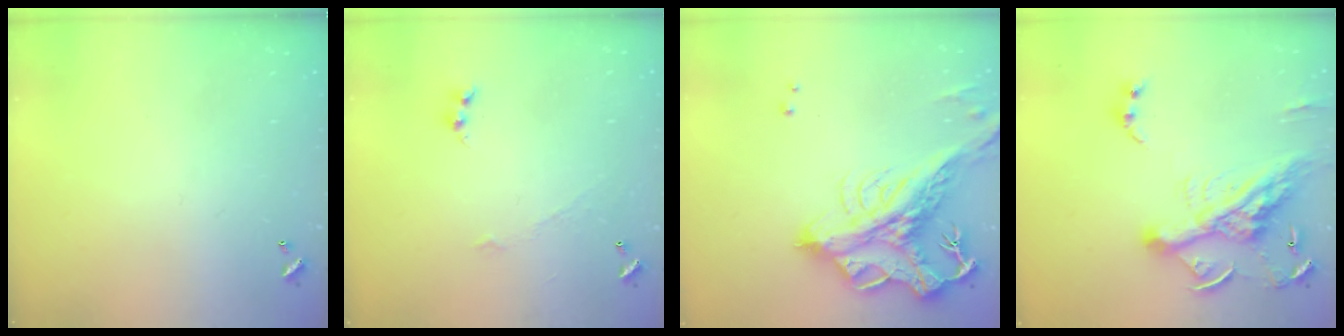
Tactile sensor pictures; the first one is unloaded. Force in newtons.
{"total": 1.9, "press": 1.8, "slide": 0.4}
{"total": 11.6, "press": 11.4, "slide": 2.4}
{"total": 18.2, "press": 18.0, "slide": 2.7}